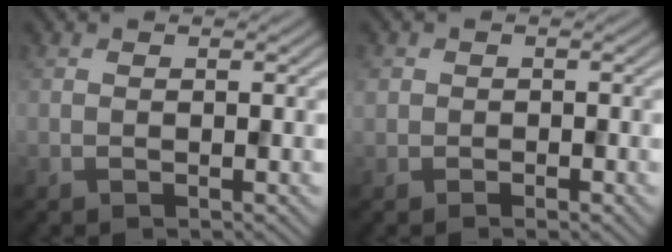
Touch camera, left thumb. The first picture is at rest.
{"total": 1.5, "force": [-0.5, 1.4, 0.5], "torque": [-0.006, -0.005, -0.012]}